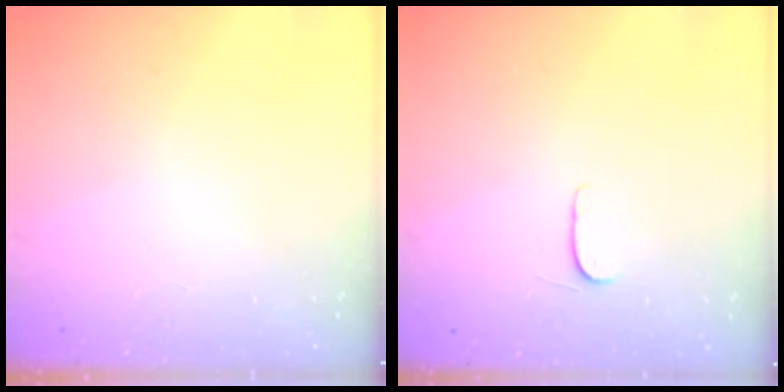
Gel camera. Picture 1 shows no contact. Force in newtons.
{"total": 4.3, "press": 4.3, "slide": 0.5}